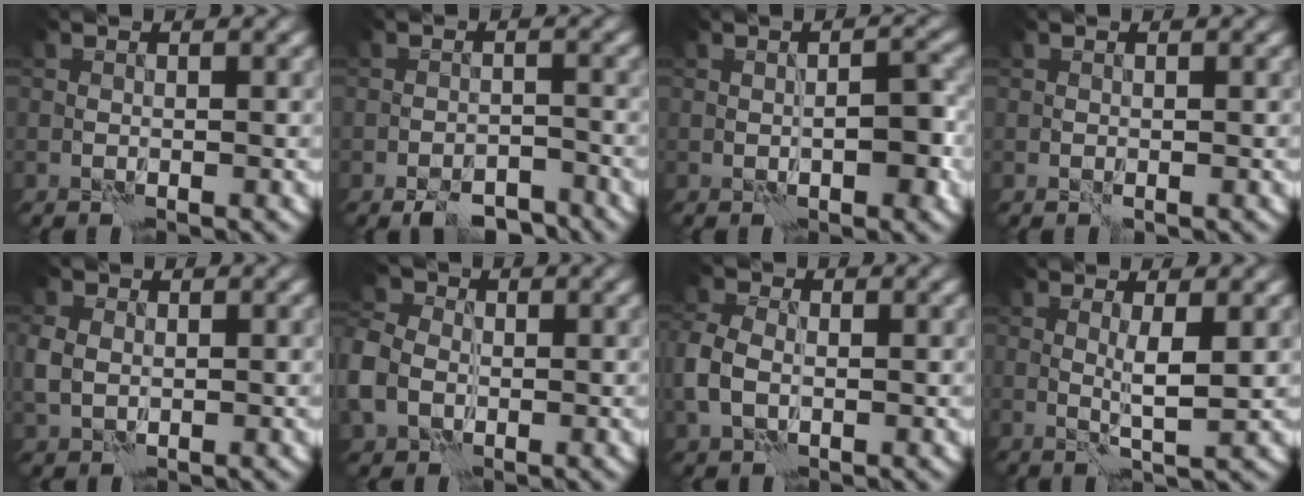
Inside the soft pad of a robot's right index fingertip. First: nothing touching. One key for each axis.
{"total": 4.3, "fx": -3.6, "fy": 1.5, "fz": 1.9, "tx": -0.019, "ty": -0.002, "tz": -0.057}
{"total": 2.6, "fx": -0.4, "fy": 0.9, "fz": 2.4, "tx": -0.032, "ty": 0.001, "tz": -0.005}
{"total": 0.0}
{"total": 2.5, "fx": 0.5, "fy": 2.0, "fz": 1.4, "tx": -0.037, "ty": -0.001, "tz": 0.009}
{"total": 6.8, "fx": -1.5, "fy": 5.4, "fz": 3.9, "tx": -0.098, "ty": -0.013, "tz": -0.039}
{"total": 3.7, "fx": -0.2, "fy": 2.7, "fz": 2.5, "tx": -0.071, "ty": -0.001, "tz": -0.012}
{"total": 2.3, "fx": 0.8, "fy": -0.1, "fz": 2.1, "tx": -0.037, "ty": -0.007, "tz": 0.015}